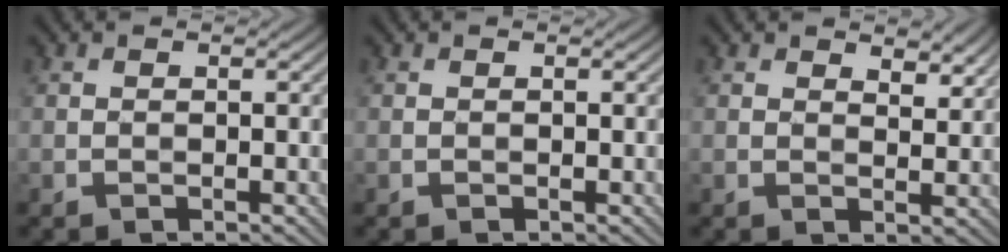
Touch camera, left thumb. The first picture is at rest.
{"total": 0.0}
{"total": 3.8, "force": [2.8, 1.5, 2.1], "torque": [-0.037, -0.006, 0.051]}